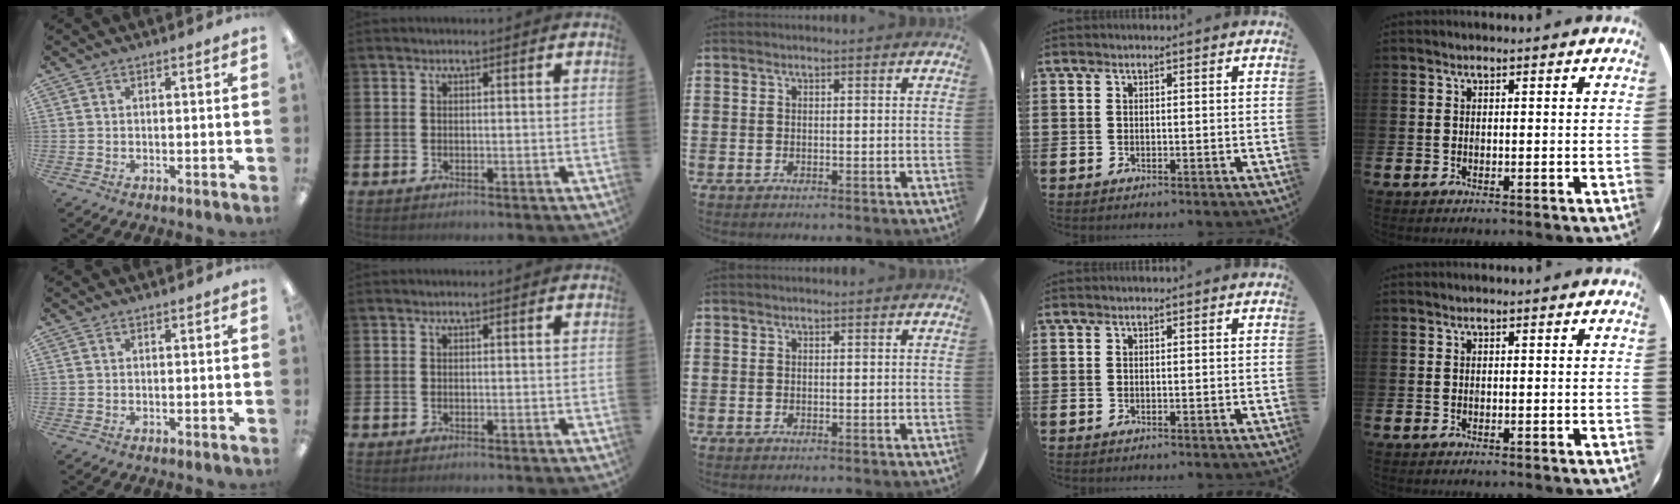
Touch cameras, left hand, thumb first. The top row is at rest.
{}